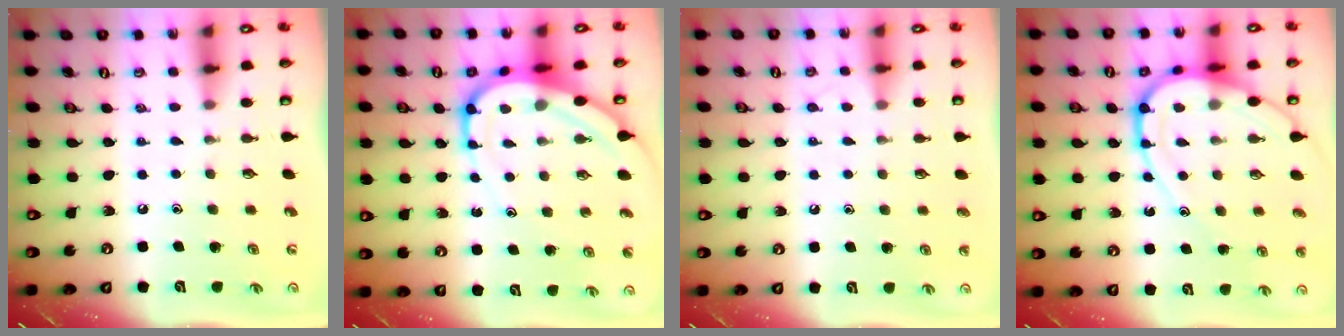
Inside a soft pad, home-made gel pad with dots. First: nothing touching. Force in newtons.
{"total": 12.4, "press": 12.3, "slide": 1.2}
{"total": 6.1, "press": 6.1, "slide": 0.6}
{"total": 14.2, "press": 14.1, "slide": 1.5}